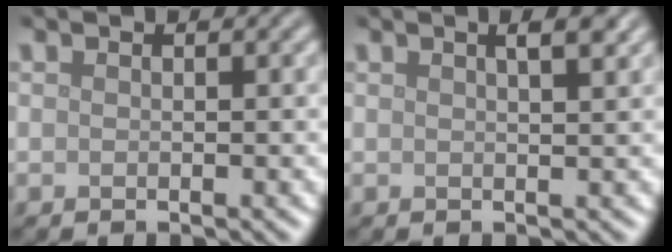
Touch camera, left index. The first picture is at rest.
{"total": 2.9, "force": [1.6, 1.1, 2.2], "torque": [-0.004, 0.010, 0.003]}